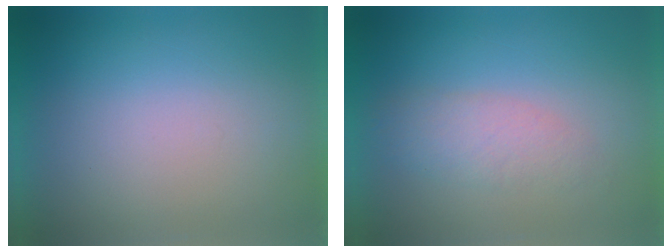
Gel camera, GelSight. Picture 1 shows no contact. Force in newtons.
{"total": 2.9}